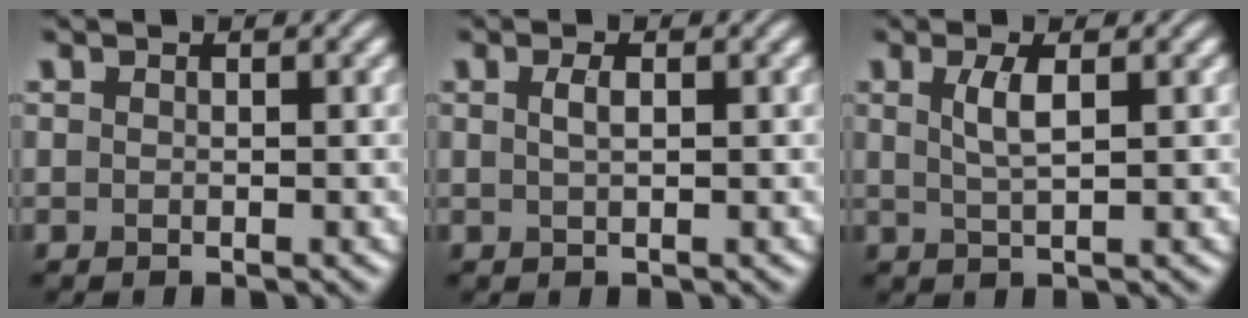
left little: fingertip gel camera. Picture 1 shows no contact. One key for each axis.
{"total": 1.1, "fx": 0.3, "fy": 0.3, "fz": 1.0, "tx": -0.022, "ty": 0.003, "tz": 0.006}
{"total": 2.3, "fx": 0.7, "fy": 0.6, "fz": 2.1, "tx": -0.042, "ty": 0.000, "tz": 0.015}